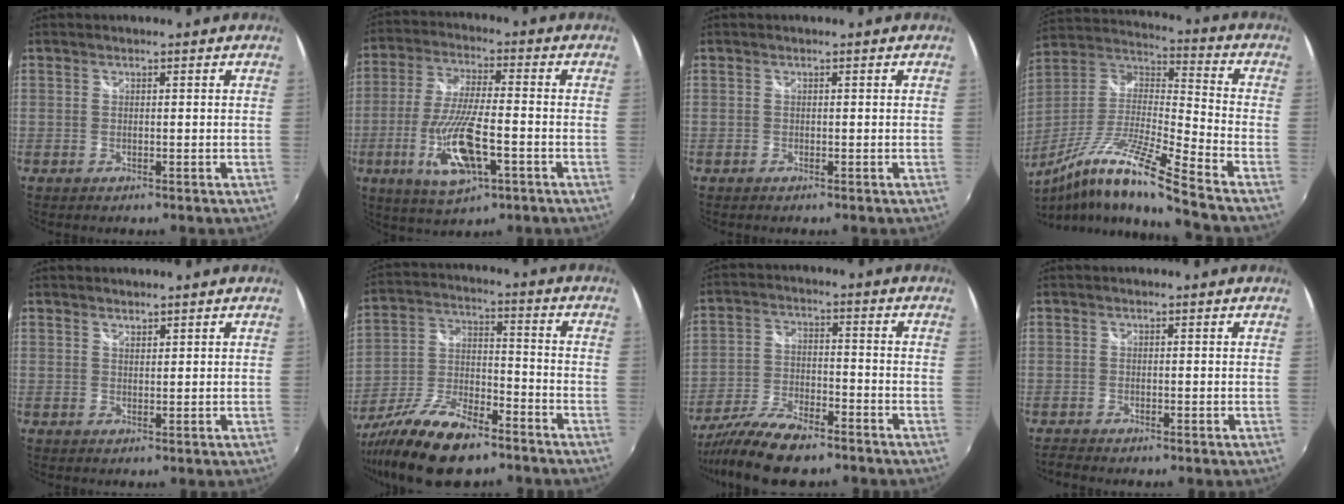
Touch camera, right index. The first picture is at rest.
{"total": 14.3, "force": [-5.1, 4.2, 12.7], "torque": [-0.266, -0.018, -0.092]}
{"total": 0.0}
{"total": 18.8, "force": [-11.9, 0.0, 14.5], "torque": [-0.252, -0.038, -0.224]}
{"total": 1.3, "force": [1.3, 0.3, 0.1], "torque": [0.001, 0.000, 0.022]}
{"total": 16.1, "force": [-11.1, 6.1, 9.9], "torque": [-0.210, -0.025, -0.205]}
{"total": 12.5, "force": [-10.0, 3.6, 6.6], "torque": [-0.147, -0.025, -0.183]}
{"total": 1.2, "force": [-1.1, 0.3, 0.1], "torque": [-0.007, -0.003, -0.025]}